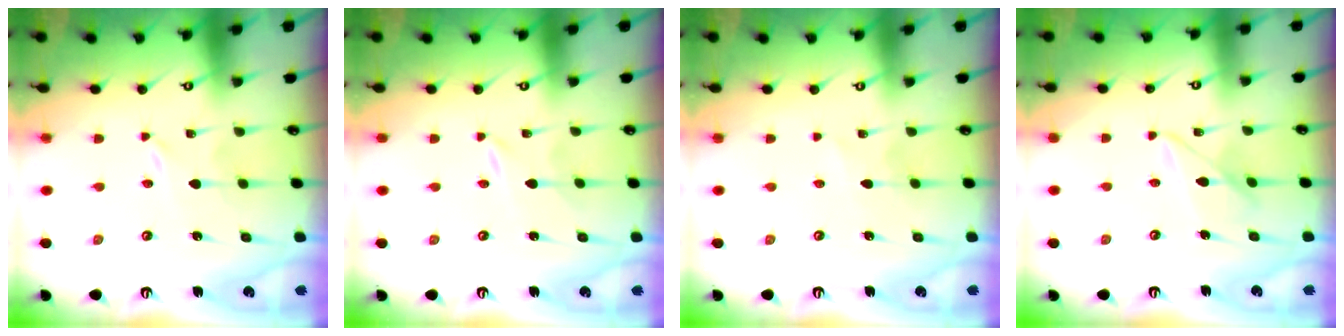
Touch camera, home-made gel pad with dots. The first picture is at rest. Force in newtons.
{"total": 0.0}
{"total": 1.1, "press": 1.1, "slide": 0.1}
{"total": 7.5, "press": 7.5, "slide": 0.4}